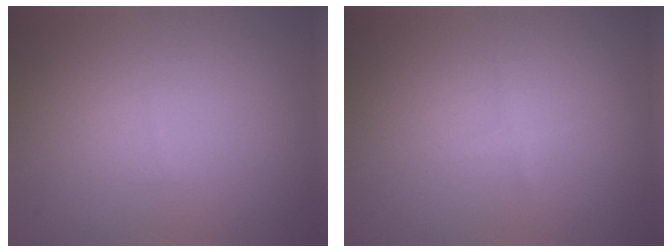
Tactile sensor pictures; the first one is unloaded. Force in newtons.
{"total": 0.7, "press": 0.7, "slide": 0.1}